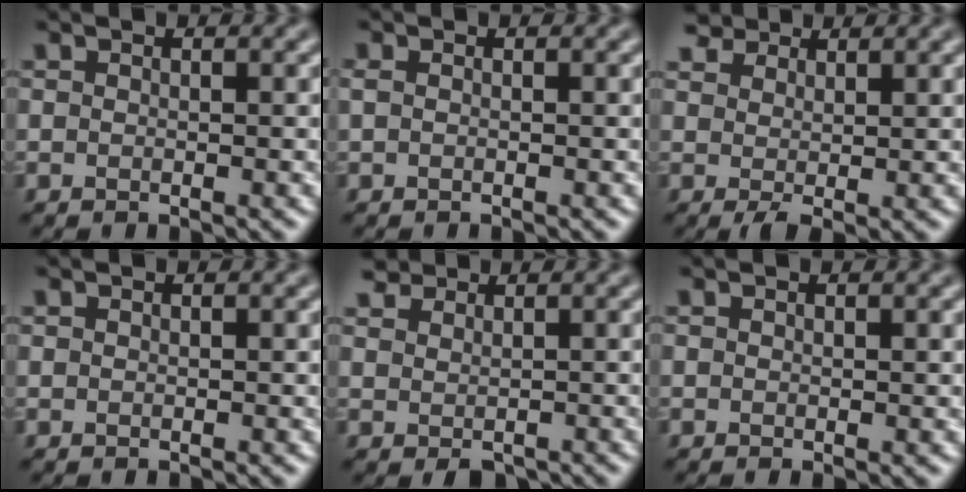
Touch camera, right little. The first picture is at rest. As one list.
[{"total": 0.6, "force": [-0.2, 0.3, 0.4], "torque": [-0.011, -0.001, -0.002]}, {"total": 2.9, "force": [1.7, 1.7, 1.7], "torque": [-0.037, 0.003, 0.034]}, {"total": 0.0}, {"total": 2.4, "force": [1.2, 1.8, 0.8], "torque": [-0.013, -0.001, 0.023]}, {"total": 0.0}]